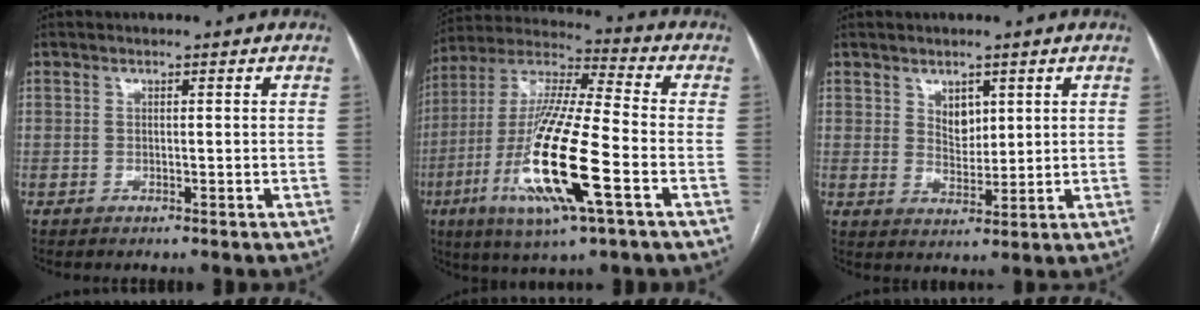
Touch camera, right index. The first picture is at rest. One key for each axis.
{"total": 20.7, "fx": -6.7, "fy": 2.0, "fz": 19.5, "tx": -0.414, "ty": -0.028, "tz": -0.126}
{"total": 3.8, "fx": 1.7, "fy": 2.5, "fz": 2.3, "tx": -0.039, "ty": -0.002, "tz": 0.038}